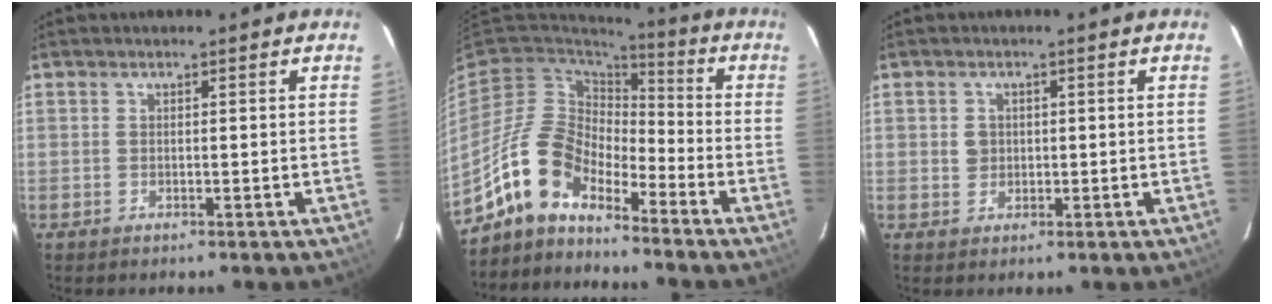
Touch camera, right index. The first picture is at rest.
{"total": 11.8, "force": [-9.2, 5.1, 5.3], "torque": [-0.101, 0.017, -0.187]}
{"total": 2.2, "force": [0.1, 2.2, 0.4], "torque": [-0.004, 0.005, 0.002]}